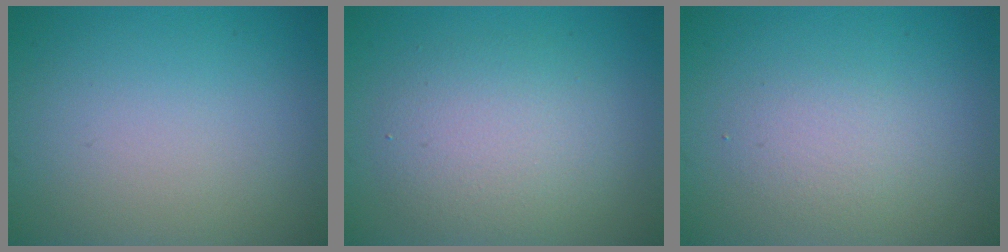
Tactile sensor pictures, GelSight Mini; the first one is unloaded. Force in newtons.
{"total": 4.3, "press": 4.3, "slide": 0.2}
{"total": 1.9, "press": 1.9, "slide": 0.0}